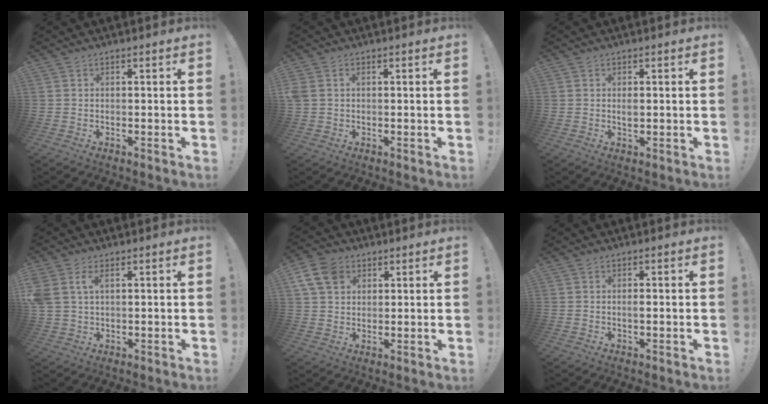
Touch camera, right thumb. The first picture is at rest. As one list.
[{"total": 2.2, "force": [0.5, 1.6, 1.4], "torque": [-0.036, 0.003, 0.008]}, {"total": 1.6, "force": [0.0, 0.8, 1.4], "torque": [-0.011, -0.004, -0.004]}, {"total": 5.3, "force": [2.0, 3.1, 3.8], "torque": [-0.083, -0.004, 0.036]}, {"total": 9.8, "force": [4.4, 7.1, 5.1], "torque": [-0.093, -0.011, 0.089]}, {"total": 1.1, "force": [-0.4, 0.2, 1.0], "torque": [-0.011, -0.002, -0.008]}]